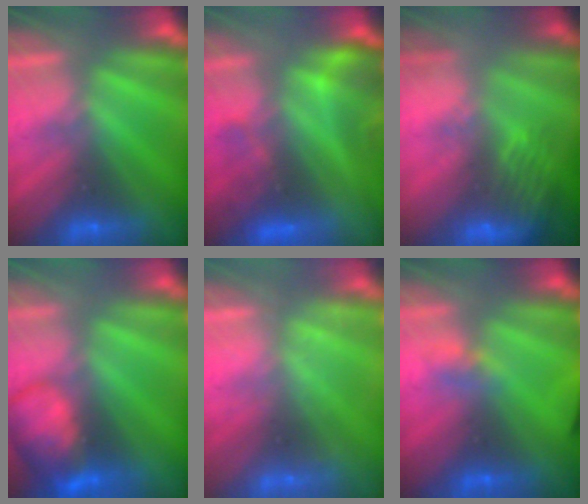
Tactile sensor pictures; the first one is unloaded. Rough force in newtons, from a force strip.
{"total": 3.5}
{"total": 6.1}
{"total": 5.6}
{"total": 2.3}
{"total": 3.5}